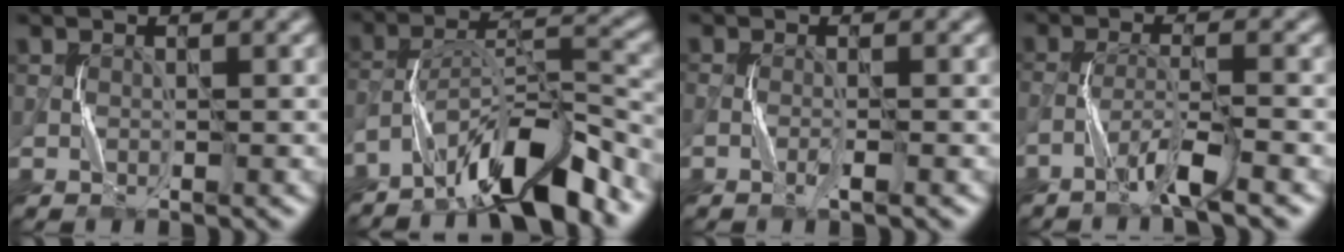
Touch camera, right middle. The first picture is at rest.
{"total": 9.4, "force": [-7.2, 1.8, 5.8], "torque": [-0.097, 0.010, -0.129]}
{"total": 1.2, "force": [-0.6, 0.2, 1.1], "torque": [-0.025, -0.001, -0.015]}
{"total": 3.6, "force": [-2.5, 0.1, 2.5], "torque": [-0.052, 0.006, -0.060]}